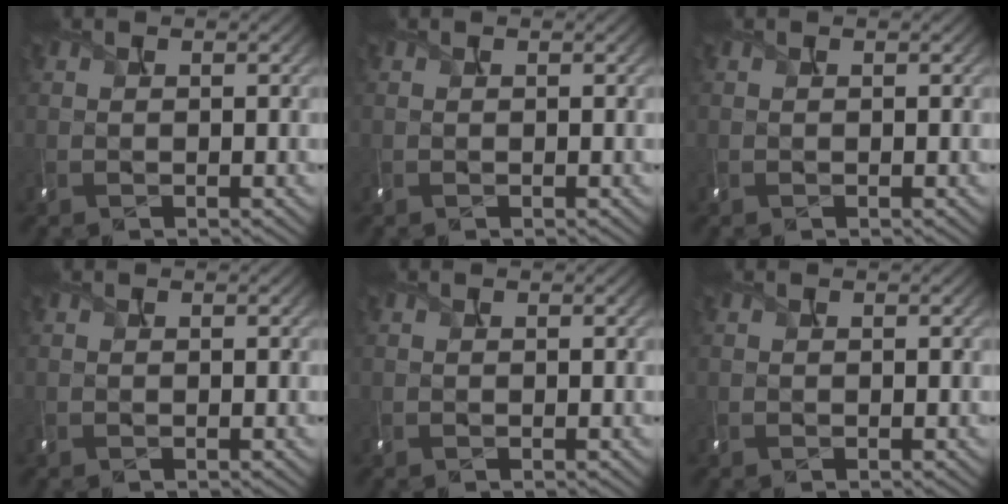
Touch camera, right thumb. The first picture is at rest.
{"total": 0.0}
{"total": 0.0}
{"total": 0.0}
{"total": 0.0}
{"total": 0.0}